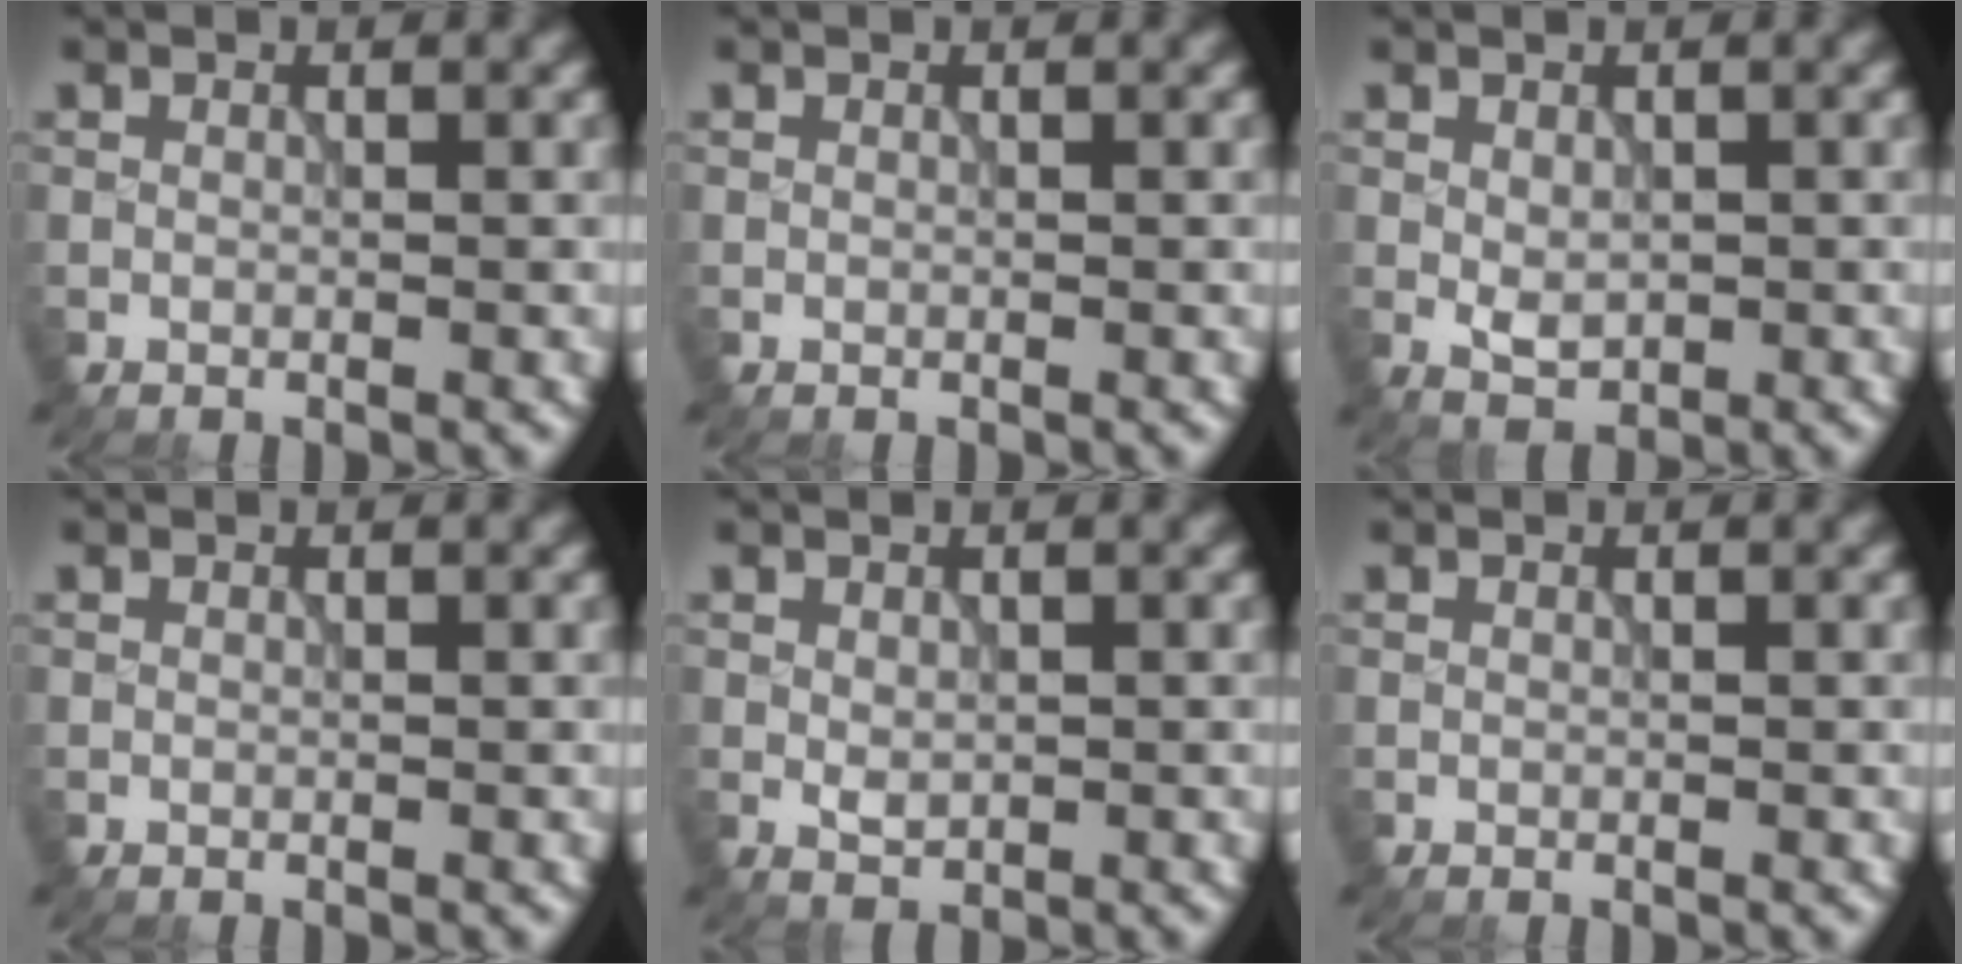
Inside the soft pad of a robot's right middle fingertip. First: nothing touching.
{"total": 0.0}
{"total": 2.0, "force": [-0.1, 1.3, 1.5], "torque": [-0.027, -0.004, 0.003]}
{"total": 0.0}
{"total": 1.3, "force": [0.1, 0.9, 1.0], "torque": [-0.019, -0.003, 0.005]}
{"total": 0.0}